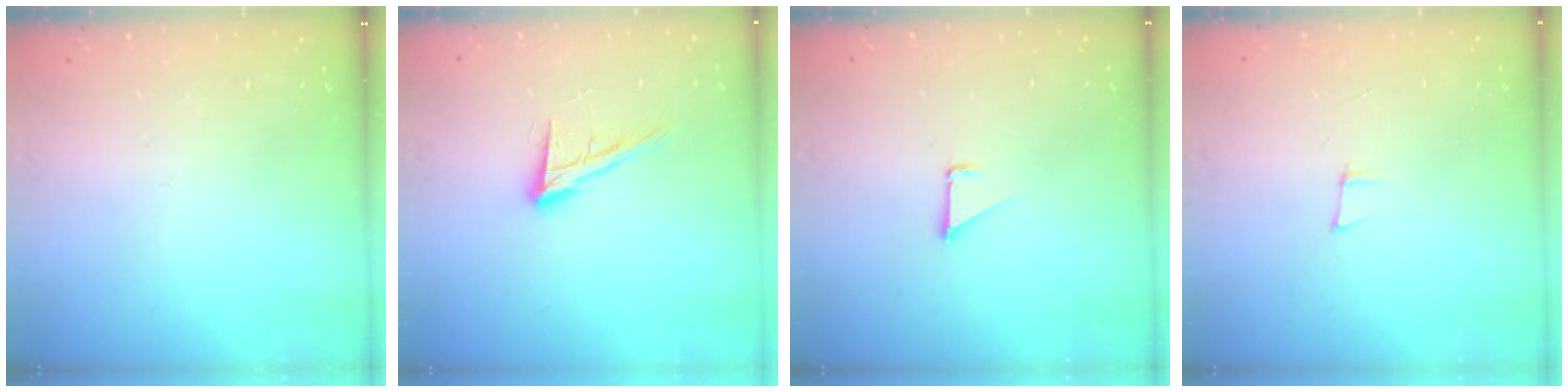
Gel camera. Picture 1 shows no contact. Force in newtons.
{"total": 13.2, "press": 12.7, "slide": 3.4}
{"total": 1.1, "press": 1.1, "slide": 0.1}
{"total": 5.8, "press": 5.1, "slide": 2.8}